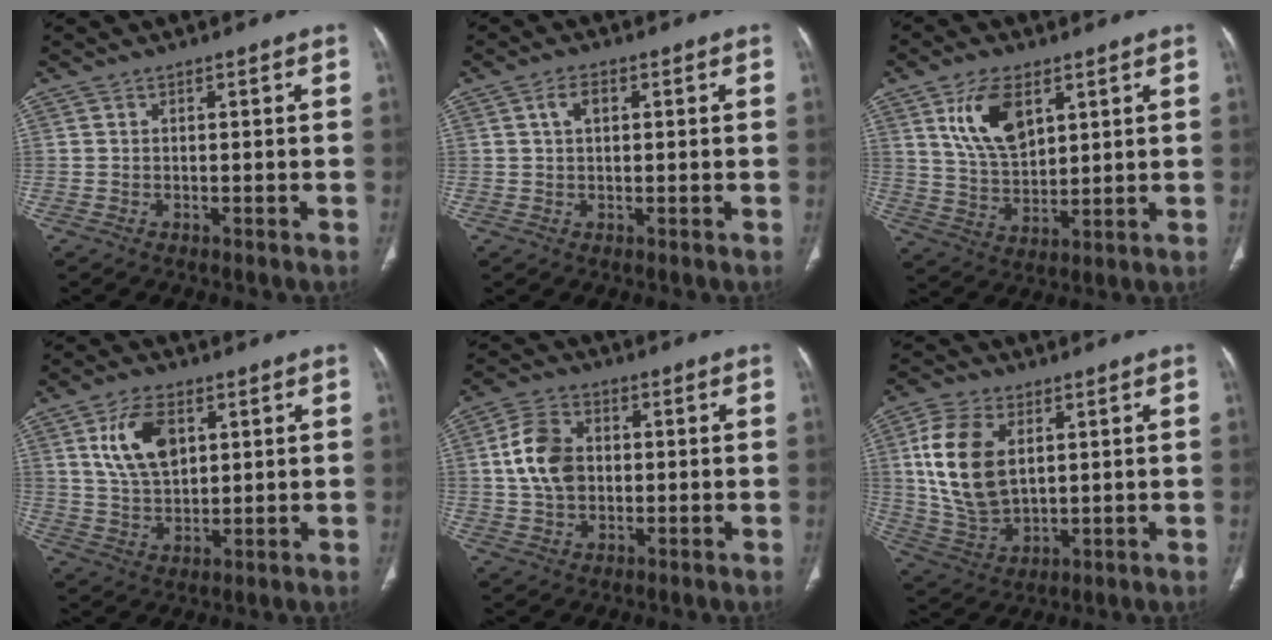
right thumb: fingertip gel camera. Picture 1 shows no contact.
{"total": 2.9, "force": [0.9, 1.8, 2.2], "torque": [-0.035, 0.010, 0.017]}
{"total": 11.3, "force": [5.1, 6.1, 8.0], "torque": [-0.131, -0.022, 0.105]}
{"total": 10.3, "force": [3.7, 6.0, 7.5], "torque": [-0.127, -0.011, 0.074]}
{"total": 9.9, "force": [0.8, 7.3, 6.7], "torque": [-0.108, 0.013, 0.013]}
{"total": 14.8, "force": [3.5, 9.3, 11.0], "torque": [-0.206, -0.009, 0.076]}